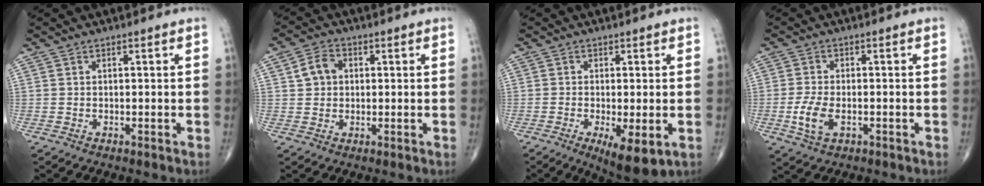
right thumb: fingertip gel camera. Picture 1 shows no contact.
{"total": 4.8, "force": [0.9, 3.8, 2.7], "torque": [-0.037, 0.007, 0.012]}
{"total": 8.1, "force": [-2.5, 2.5, 7.2], "torque": [-0.114, -0.020, -0.035]}
{"total": 5.6, "force": [-1.6, 3.0, 4.5], "torque": [-0.101, -0.001, -0.028]}